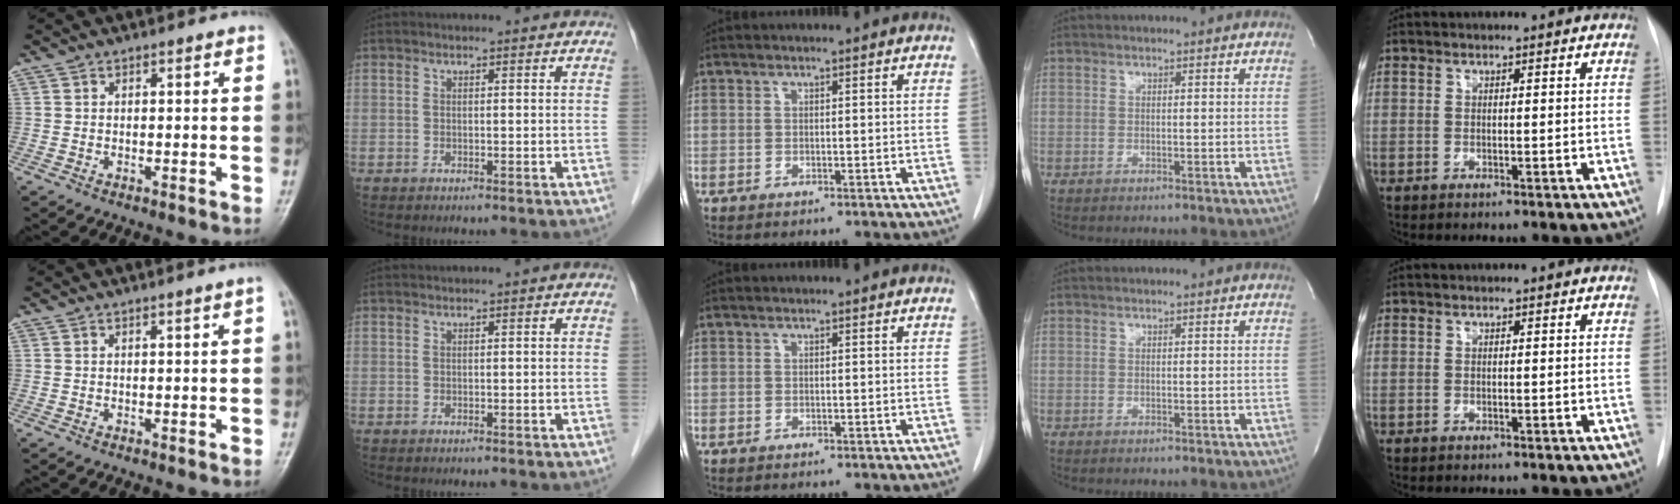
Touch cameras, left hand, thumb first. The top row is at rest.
{"thumb": {"total": 1.1, "force": [0.6, -0.4, 0.8], "torque": [-0.020, -0.005, 0.013]}}